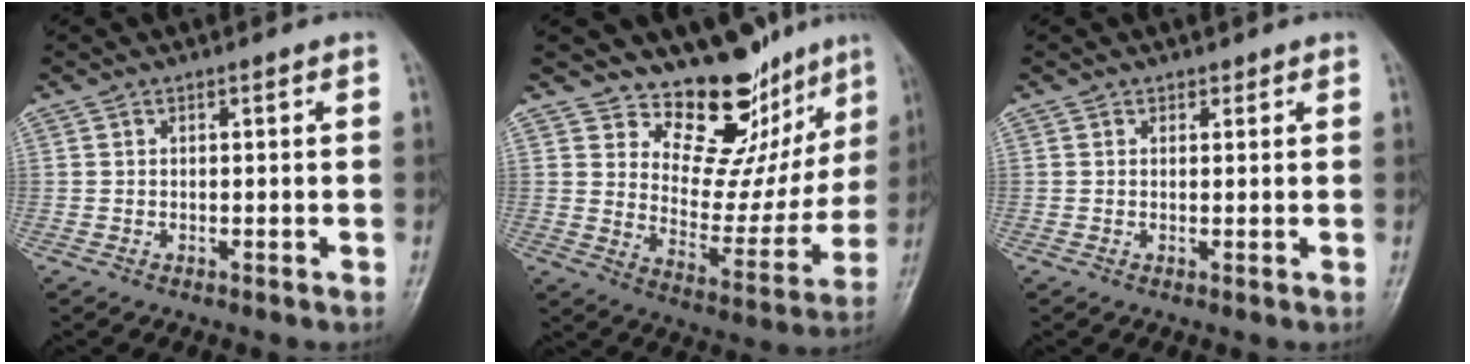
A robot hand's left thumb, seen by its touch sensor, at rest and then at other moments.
{"total": 15.2, "force": [12.1, 7.4, 5.3], "torque": [-0.011, -0.099, 0.179]}
{"total": 0.8, "force": [0.6, 0.6, 0.0], "torque": [0.009, -0.003, 0.006]}